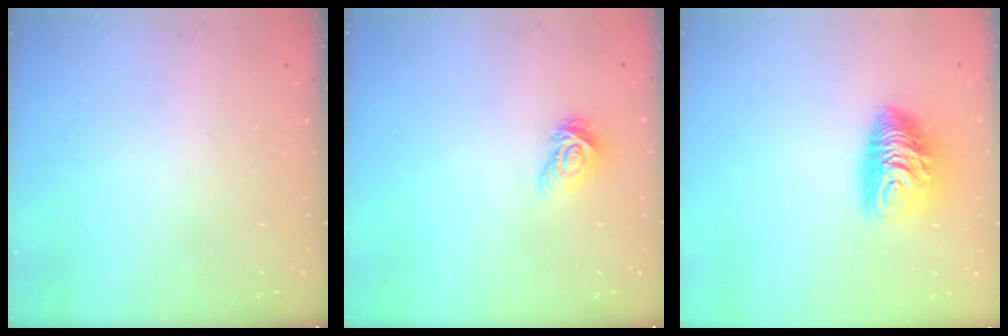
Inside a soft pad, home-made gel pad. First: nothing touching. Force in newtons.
{"total": 5.4, "press": 5.4, "slide": 0.6}
{"total": 10.0, "press": 10.0, "slide": 0.6}